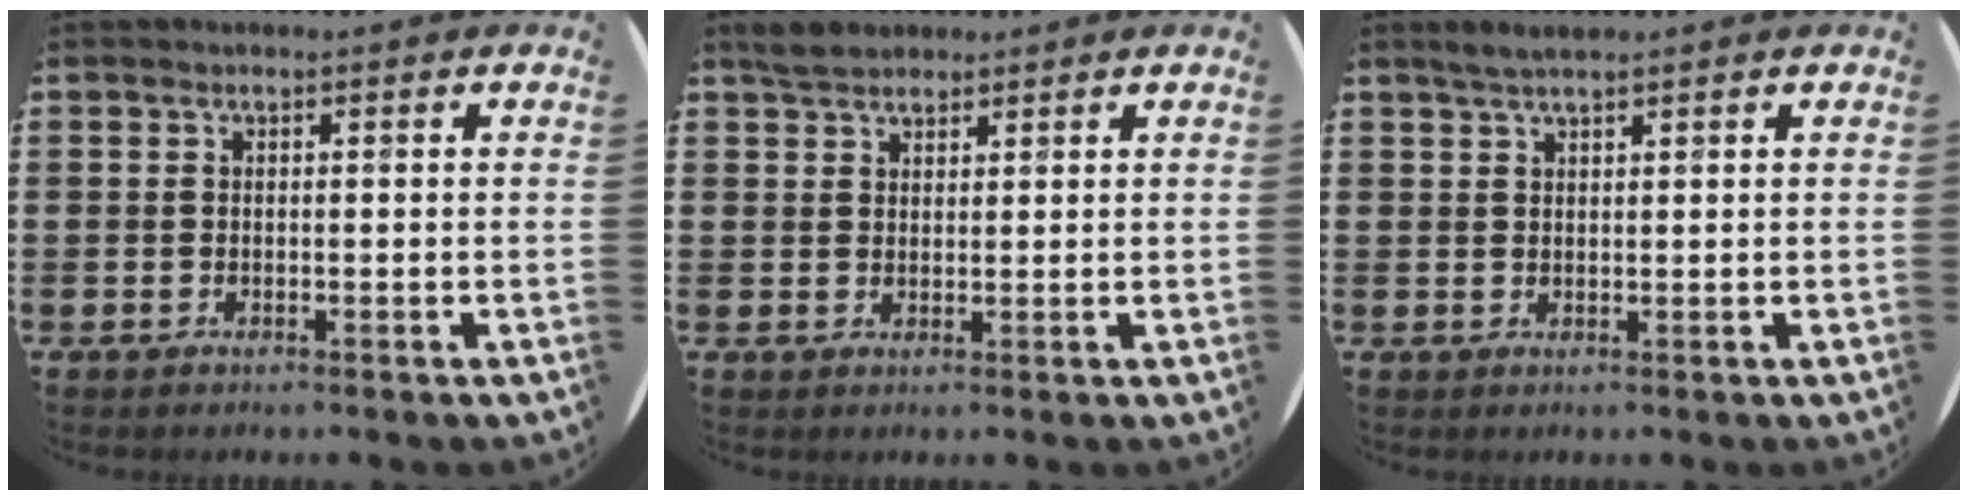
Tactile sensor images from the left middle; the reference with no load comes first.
{"total": 2.8, "force": [2.5, 1.1, 0.5], "torque": [-0.005, 0.003, 0.047]}
{"total": 1.9, "force": [1.6, 0.1, 0.9], "torque": [-0.017, 0.005, 0.029]}